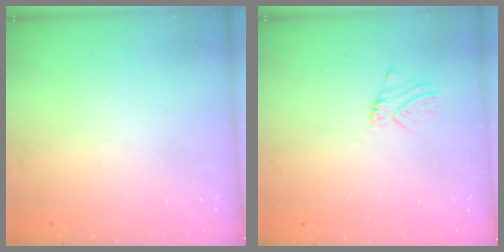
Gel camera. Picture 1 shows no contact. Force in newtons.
{"total": 1.0, "press": 1.0, "slide": 0.2}